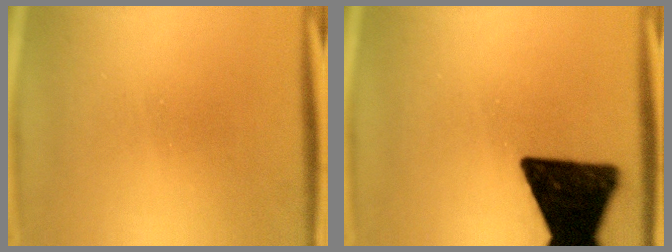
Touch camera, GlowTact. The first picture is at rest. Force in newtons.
{"total": 17.4}